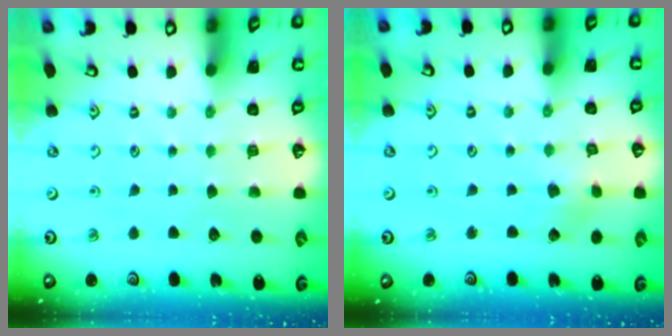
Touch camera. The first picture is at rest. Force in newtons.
{"total": 2.5, "press": 2.5, "slide": 0.5}